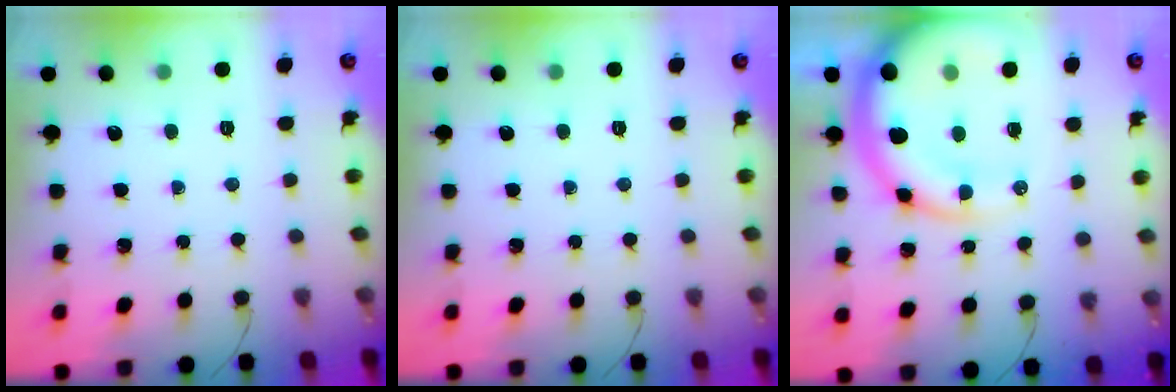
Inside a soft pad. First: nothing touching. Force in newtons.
{"total": 0.0}
{"total": 21.8, "press": 21.2, "slide": 5.2}